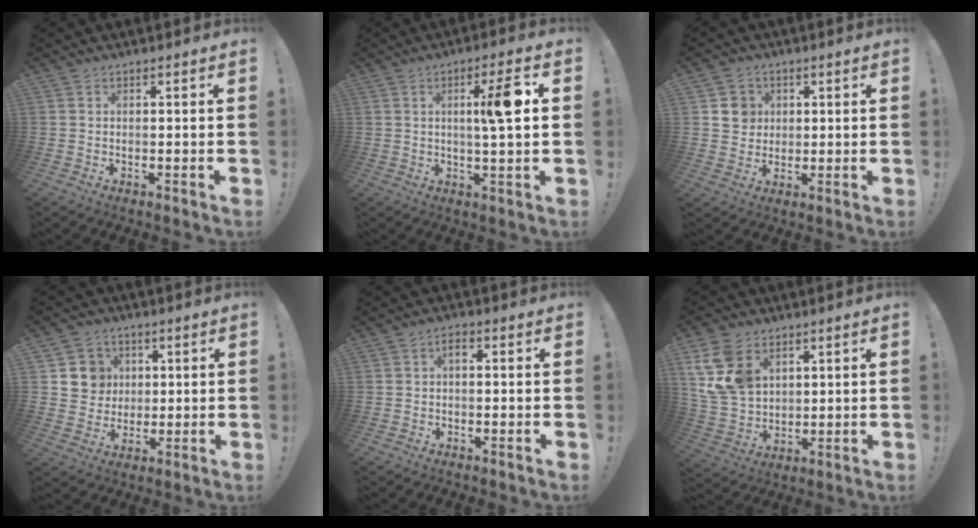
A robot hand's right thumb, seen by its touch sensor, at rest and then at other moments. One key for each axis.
{"total": 9.7, "fx": 2.0, "fy": 0.6, "fz": 9.5, "tx": -0.148, "ty": -0.004, "tz": 0.020}
{"total": 6.1, "fx": 2.1, "fy": 5.7, "fz": 0.9, "tx": -0.002, "ty": -0.013, "tz": 0.041}
{"total": 8.7, "fx": 2.7, "fy": 8.2, "fz": 1.5, "tx": -0.014, "ty": -0.019, "tz": 0.058}
{"total": 2.8, "fx": 0.5, "fy": 2.3, "fz": 1.6, "tx": -0.019, "ty": 0.001, "tz": 0.005}
{"total": 14.0, "fx": 6.3, "fy": 10.2, "fz": 7.2, "tx": -0.136, "ty": -0.028, "tz": 0.131}